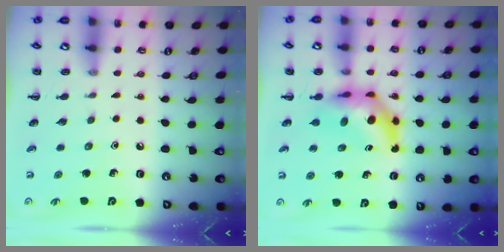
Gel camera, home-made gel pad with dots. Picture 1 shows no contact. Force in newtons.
{"total": 6.4, "press": 6.1, "slide": 1.9}